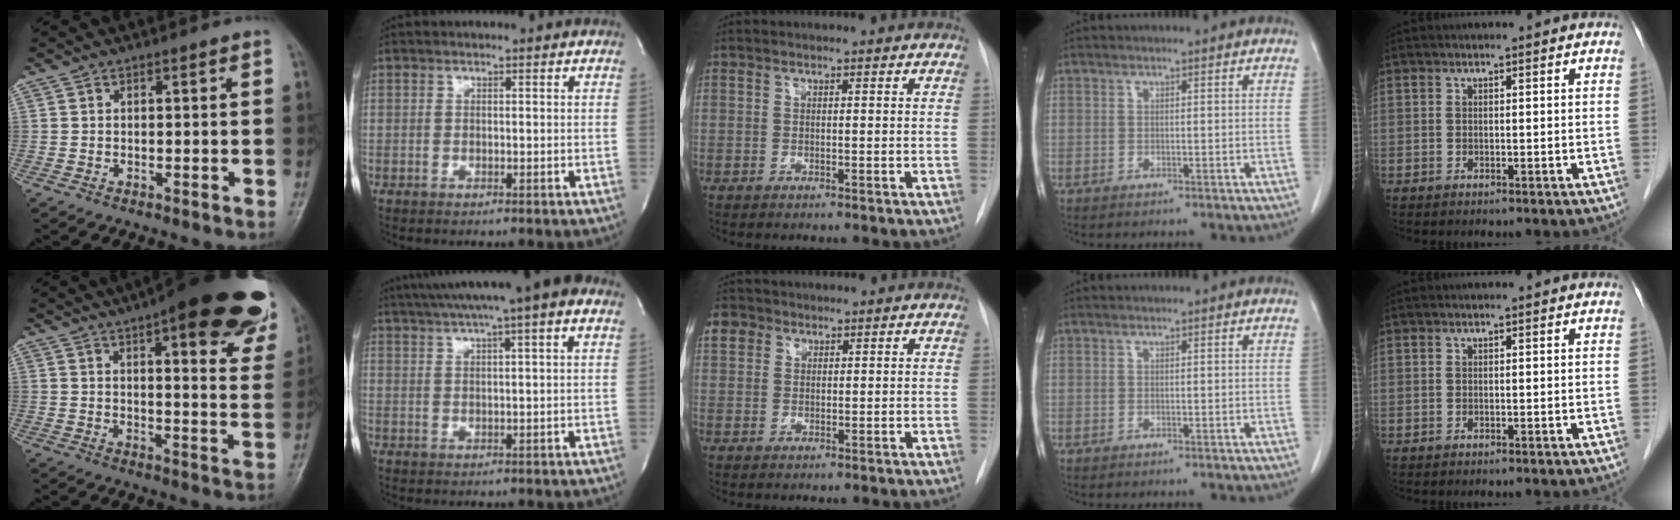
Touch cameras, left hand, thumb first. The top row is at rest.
{"thumb": {"total": 27.0, "force": [16.7, 7.5, 19.8], "torque": [-0.214, -0.044, 0.202]}, "index": {"total": 11.1, "force": [7.3, 0.5, 8.4], "torque": [-0.141, 0.037, 0.102]}, "middle": {"total": 3.3, "force": [1.7, 2.7, 0.9], "torque": [-0.016, 0.011, 0.033]}}